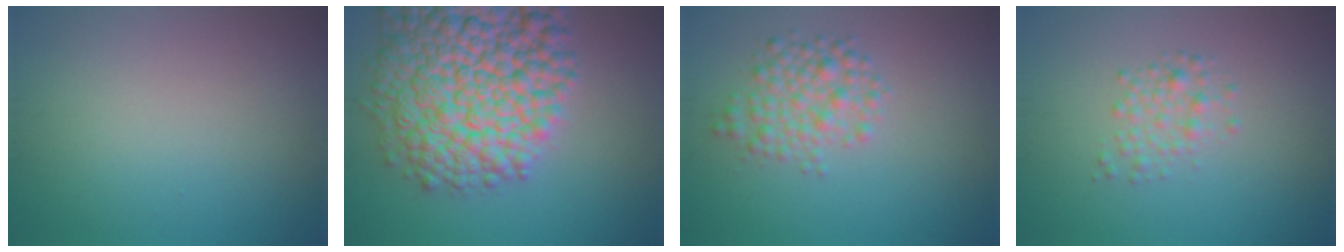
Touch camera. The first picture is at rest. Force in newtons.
{"total": 14.7, "press": 14.7, "slide": 0.6}
{"total": 3.3, "press": 3.3, "slide": 0.2}
{"total": 1.9, "press": 1.9, "slide": 0.0}